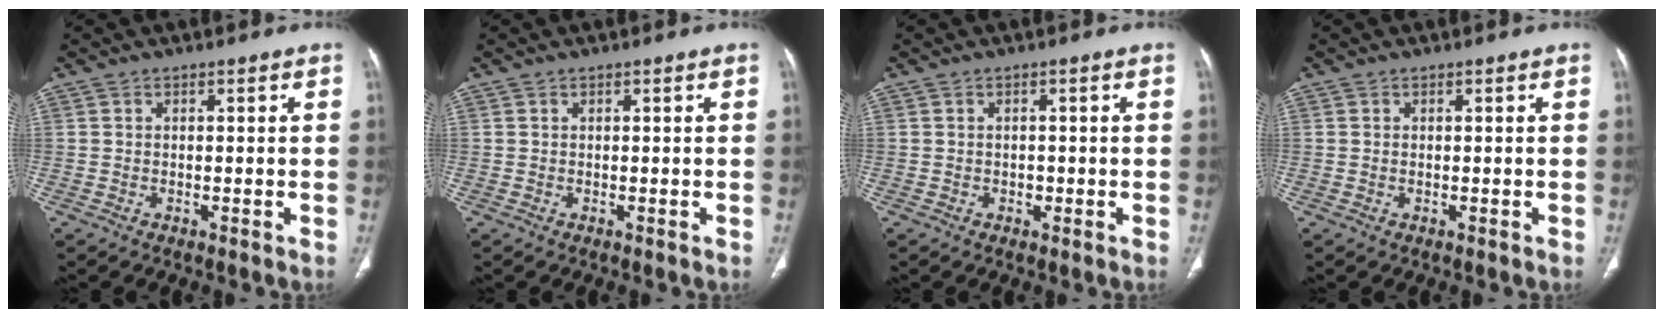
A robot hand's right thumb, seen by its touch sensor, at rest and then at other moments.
{"total": 0.0}
{"total": 1.0, "force": [-0.3, 0.8, 0.4], "torque": [0.001, 0.003, -0.004]}
{"total": 0.0}